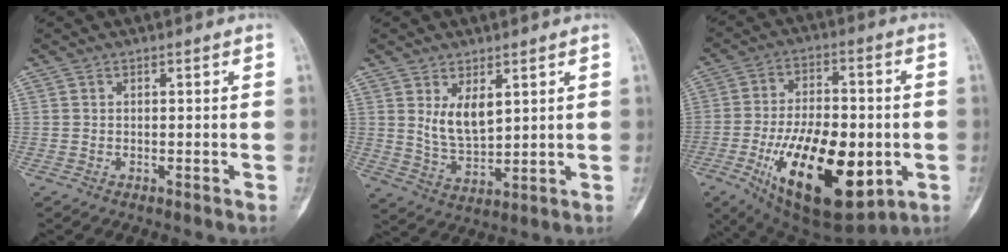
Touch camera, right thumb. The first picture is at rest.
{"total": 7.0, "force": [2.8, 3.5, 5.3], "torque": [-0.086, -0.027, 0.064]}
{"total": 24.3, "force": [-6.5, 11.6, 20.3], "torque": [-0.346, -0.004, -0.085]}